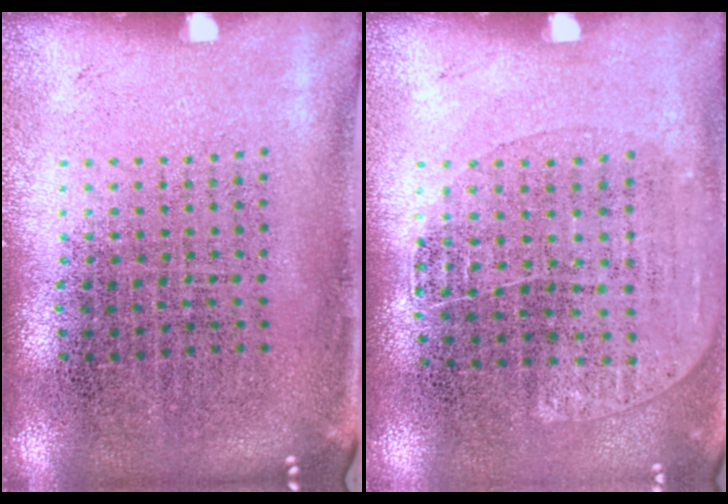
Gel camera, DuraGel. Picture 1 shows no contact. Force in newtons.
{"total": 1.1, "press": 0.9, "slide": 0.6}